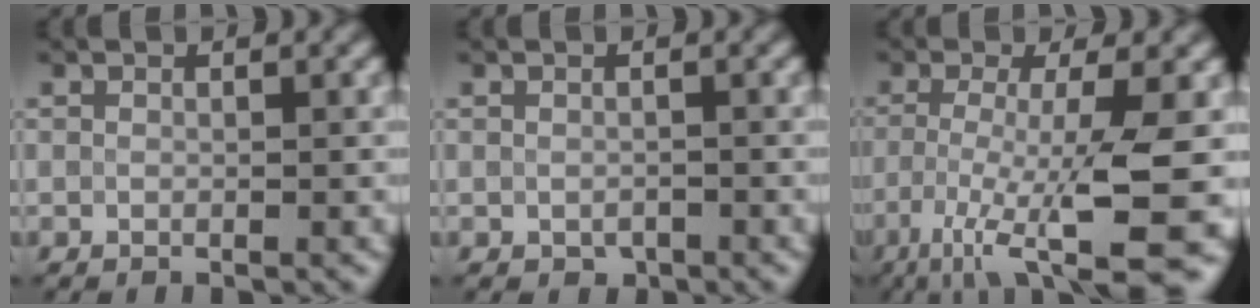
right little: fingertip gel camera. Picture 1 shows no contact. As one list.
[{"total": 0.7, "force": [-0.4, 0.6, 0.3], "torque": [-0.005, -0.005, -0.006]}, {"total": 10.3, "force": [-4.2, 2.5, 9.1], "torque": [-0.156, -0.020, -0.073]}]